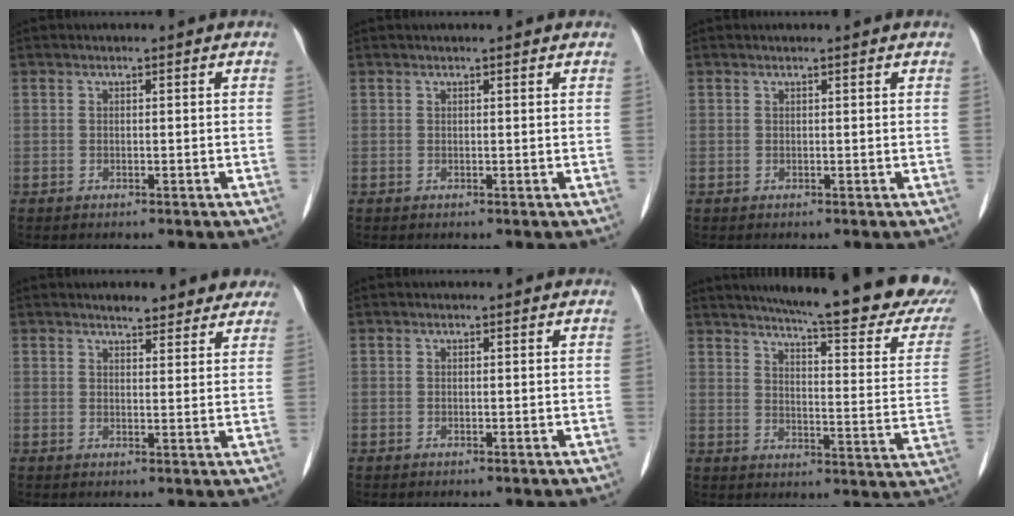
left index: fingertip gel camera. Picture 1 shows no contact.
{"total": 2.3, "force": [2.0, 0.2, 1.0], "torque": [-0.012, 0.016, 0.021]}
{"total": 1.4, "force": [1.3, 0.0, 0.5], "torque": [-0.013, 0.010, 0.017]}
{"total": 7.1, "force": [6.3, 2.3, 2.5], "torque": [-0.014, 0.005, 0.070]}
{"total": 0.0}
{"total": 25.6, "force": [21.6, 2.8, 13.6], "torque": [-0.187, -0.058, 0.257]}